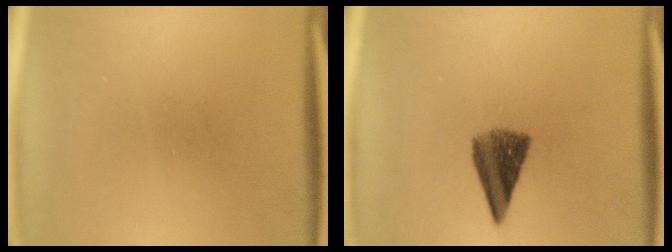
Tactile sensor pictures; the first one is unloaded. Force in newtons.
{"total": 6.4}